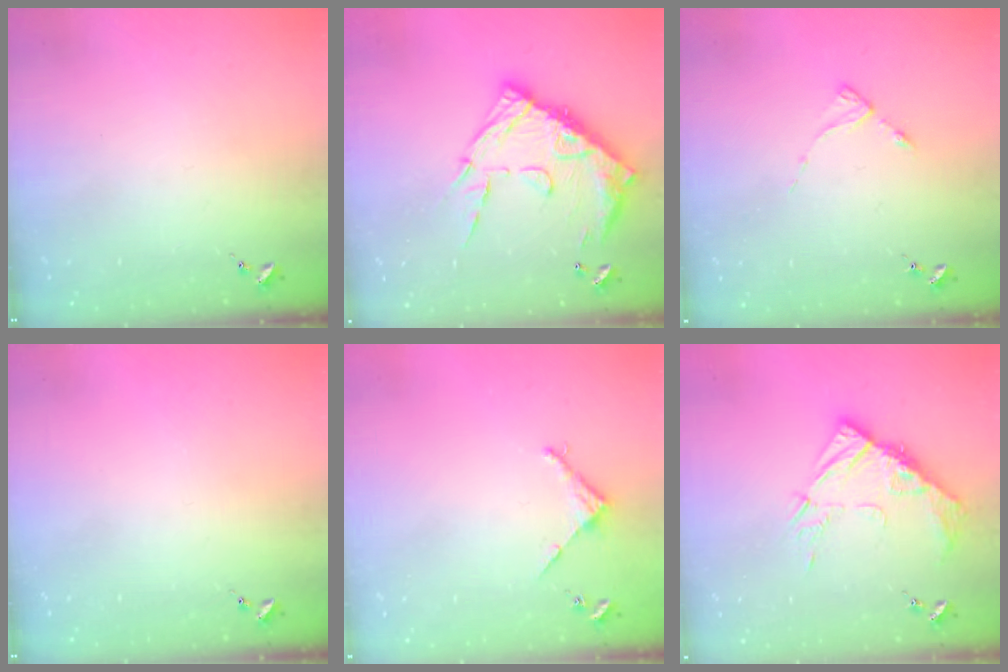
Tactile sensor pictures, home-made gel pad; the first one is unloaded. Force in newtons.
{"total": 19.1, "press": 19.0, "slide": 1.7}
{"total": 2.9, "press": 2.8, "slide": 0.4}
{"total": 0.0}
{"total": 2.9, "press": 2.8, "slide": 0.2}
{"total": 12.2, "press": 12.1, "slide": 0.9}